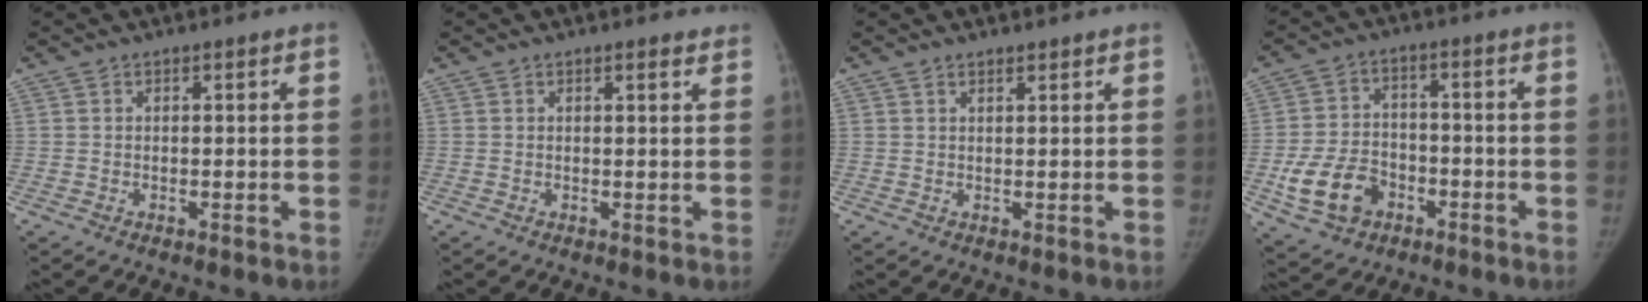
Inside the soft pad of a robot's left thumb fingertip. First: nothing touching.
{"total": 1.4, "force": [1.1, 0.5, 0.7], "torque": [-0.006, -0.006, 0.014]}
{"total": 1.2, "force": [1.1, 0.4, 0.5], "torque": [-0.005, -0.007, 0.018]}
{"total": 10.7, "force": [-4.2, 7.9, 5.9], "torque": [-0.095, 0.022, -0.069]}